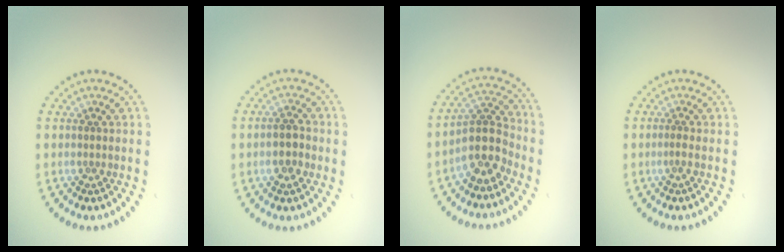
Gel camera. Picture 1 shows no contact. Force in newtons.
{"total": 1.9, "press": 1.8, "slide": 0.2}
{"total": 4.3, "press": 3.7, "slide": 2.1}
{"total": 0.6, "press": 0.3, "slide": 0.5}